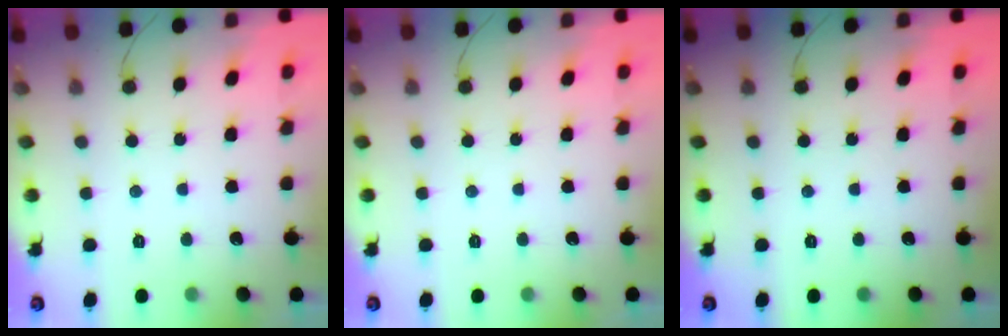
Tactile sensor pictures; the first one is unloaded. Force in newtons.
{"total": 0.0}
{"total": 0.0}